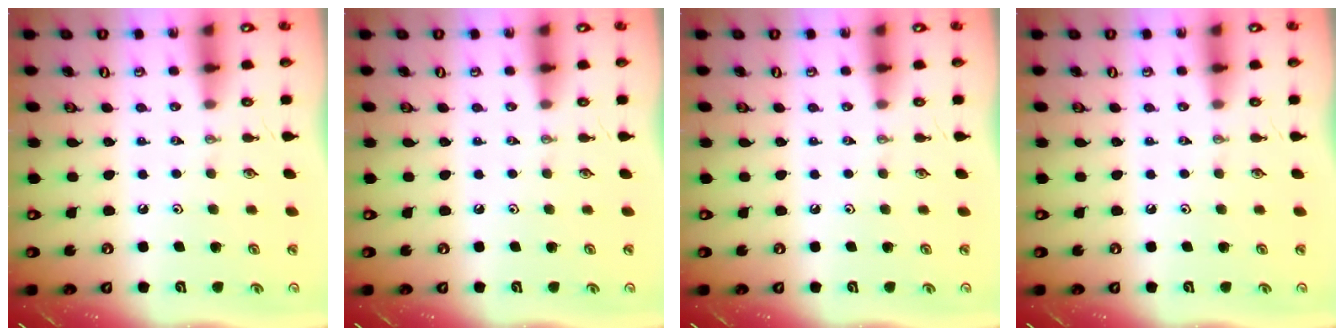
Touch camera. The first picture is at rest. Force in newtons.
{"total": 0.0}
{"total": 0.0}
{"total": 0.0}